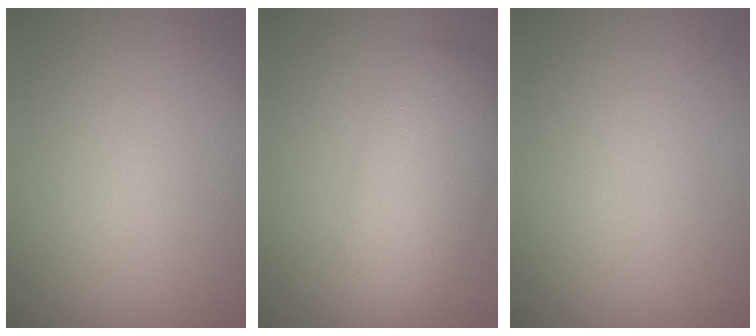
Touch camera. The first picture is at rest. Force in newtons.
{"total": 5.1, "press": 5.1, "slide": 0.1}
{"total": 0.0}